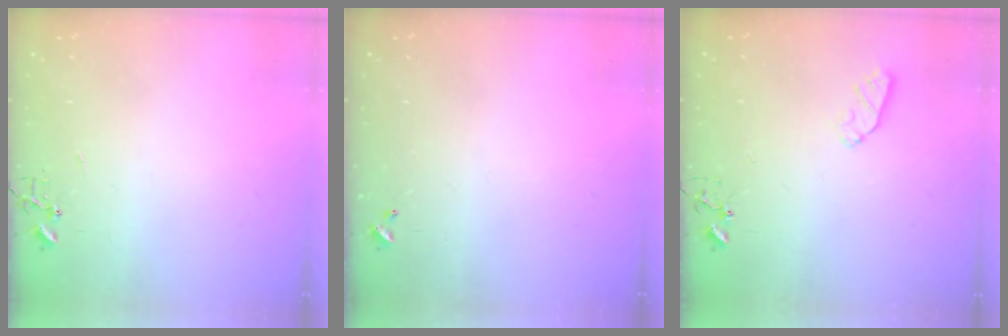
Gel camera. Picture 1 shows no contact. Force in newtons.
{"total": 0.0}
{"total": 5.5, "press": 5.4, "slide": 1.1}